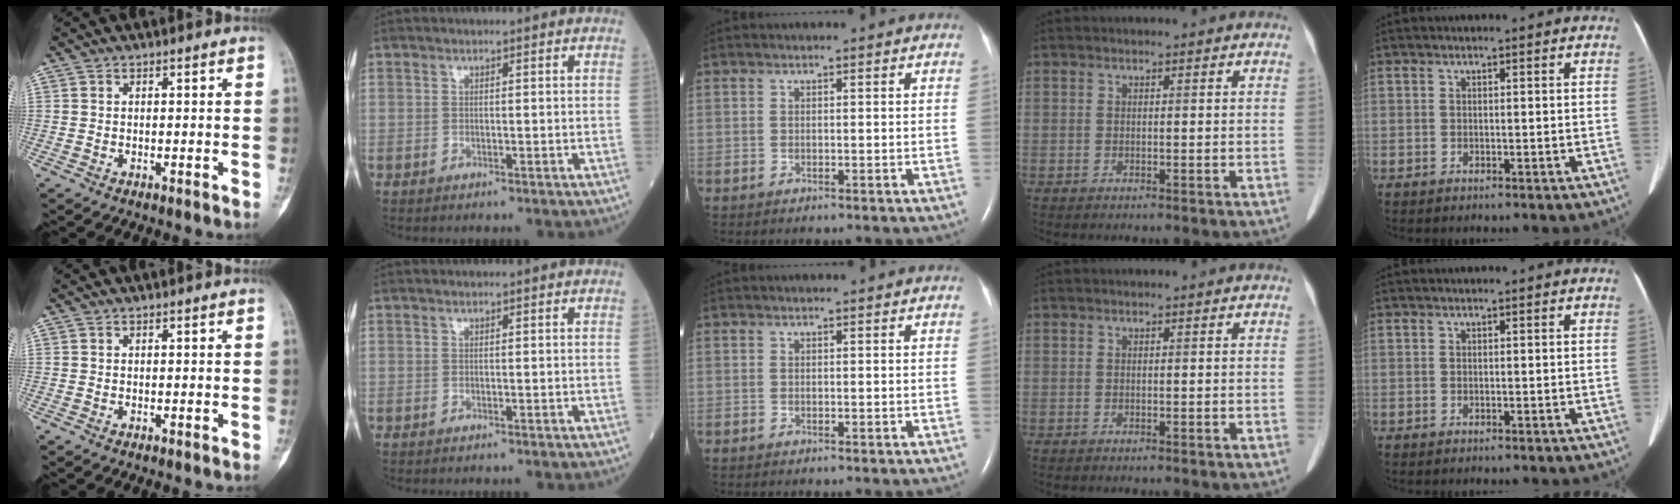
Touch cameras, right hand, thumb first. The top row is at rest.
{}